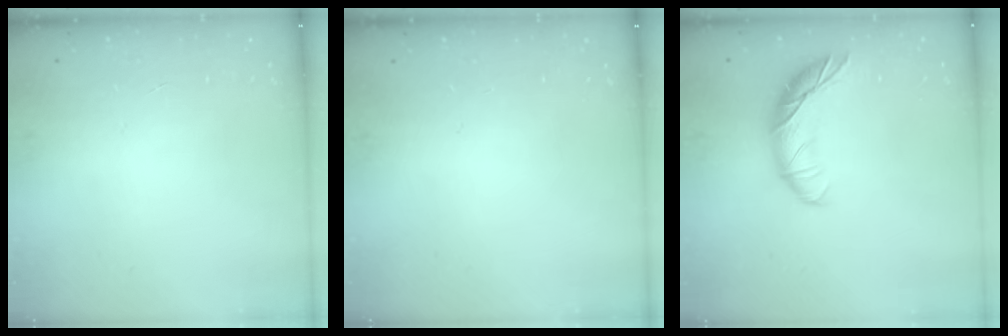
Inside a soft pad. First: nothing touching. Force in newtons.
{"total": 0.0}
{"total": 14.5, "press": 14.5, "slide": 0.6}